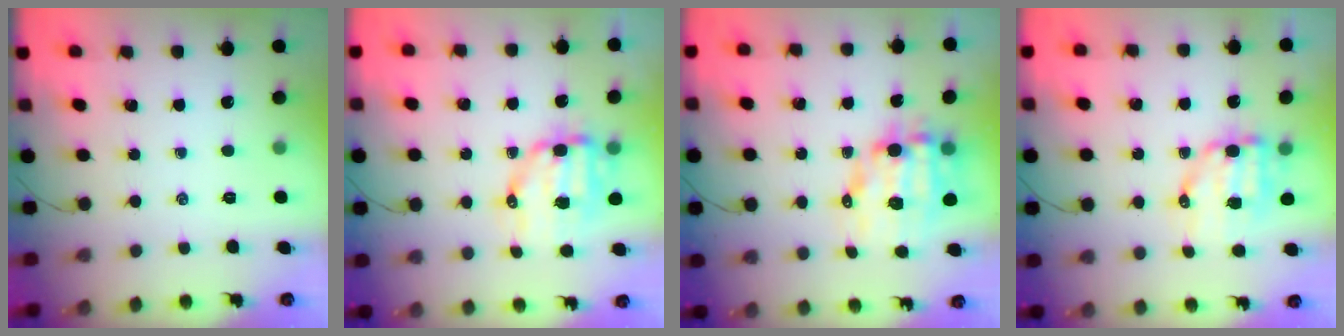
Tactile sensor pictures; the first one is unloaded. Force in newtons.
{"total": 10.5, "press": 10.3, "slide": 2.1}
{"total": 11.1, "press": 10.8, "slide": 2.6}
{"total": 9.1, "press": 8.9, "slide": 1.9}